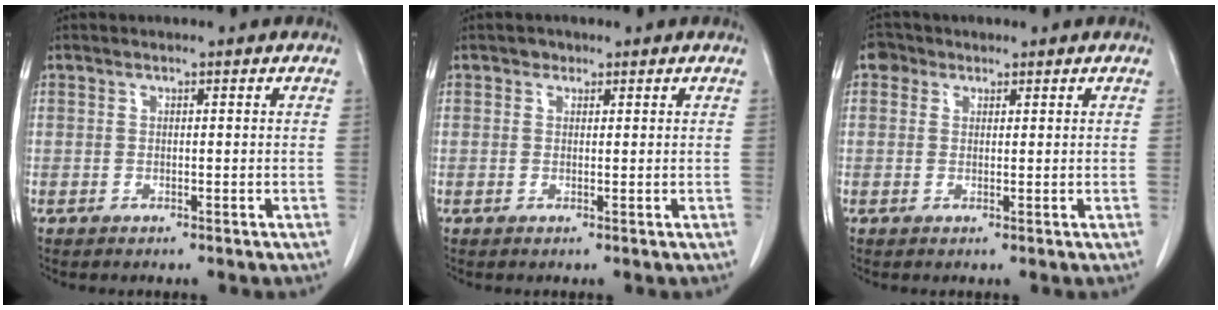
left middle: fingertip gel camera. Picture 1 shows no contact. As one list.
[{"total": 1.0, "force": [0.6, 0.8, 0.1], "torque": [0.003, -0.001, 0.006]}, {"total": 2.3, "force": [1.2, 1.9, 0.5], "torque": [-0.009, 0.009, 0.017]}]